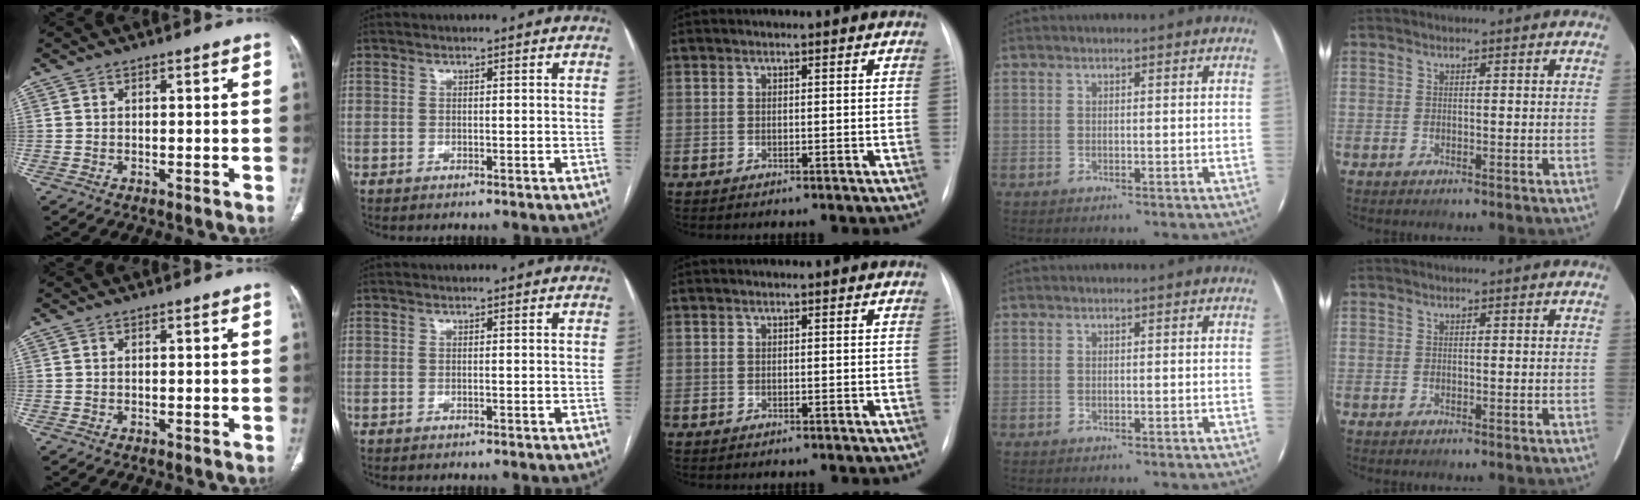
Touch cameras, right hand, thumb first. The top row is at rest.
{}